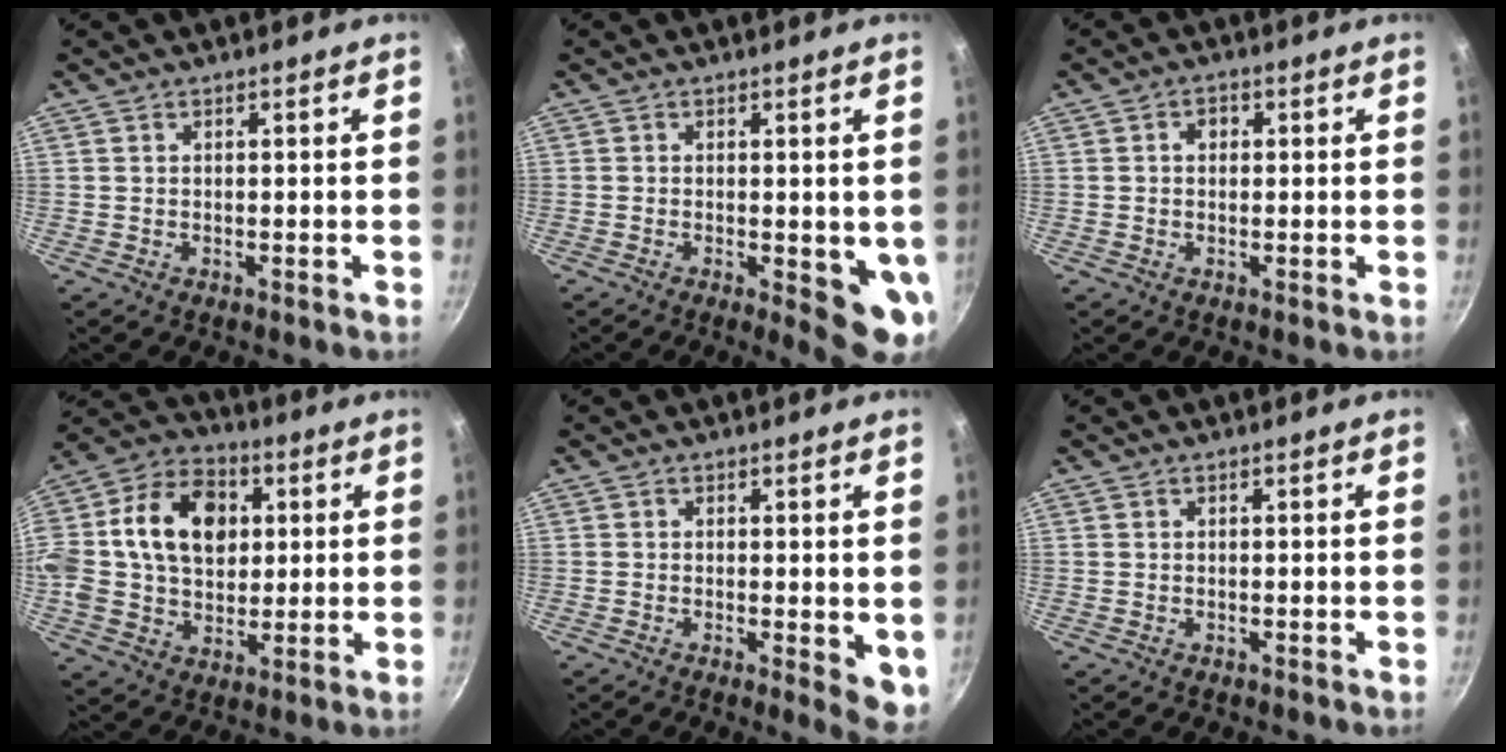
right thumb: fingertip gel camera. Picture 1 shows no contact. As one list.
[{"total": 7.4, "force": [-1.0, 2.6, 6.9], "torque": [-0.073, -0.015, -0.009]}, {"total": 2.0, "force": [0.3, 1.7, 1.1], "torque": [-0.008, 0.004, 0.001]}, {"total": 20.9, "force": [3.6, 15.2, 13.9], "torque": [-0.230, 0.027, 0.048]}, {"total": 5.3, "force": [-0.5, 2.0, 4.9], "torque": [-0.055, -0.009, -0.005]}, {"total": 0.0}]